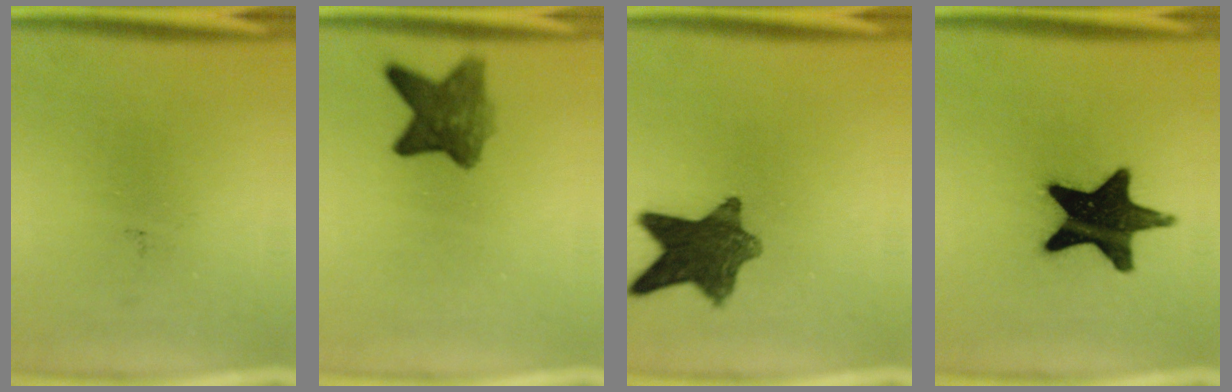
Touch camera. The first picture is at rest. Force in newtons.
{"total": 6.7}
{"total": 10.1}
{"total": 18.6}